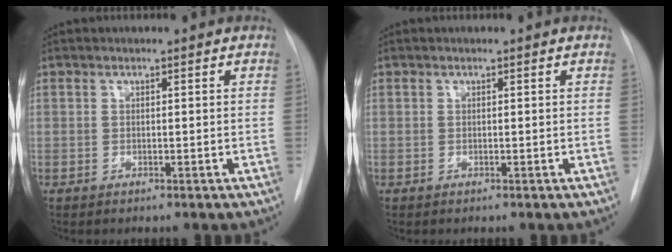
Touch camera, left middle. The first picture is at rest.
{"total": 0.0}